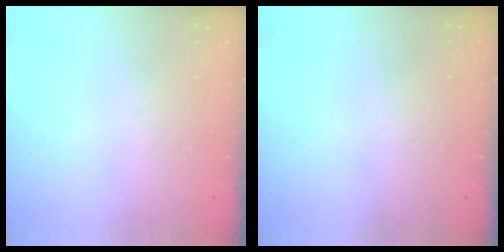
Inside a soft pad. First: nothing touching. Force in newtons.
{"total": 0.0}